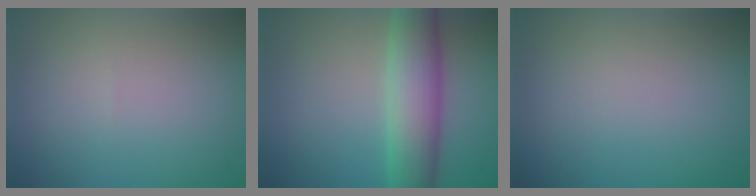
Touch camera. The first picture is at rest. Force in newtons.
{"total": 6.7, "press": 6.7, "slide": 0.4}
{"total": 0.0}